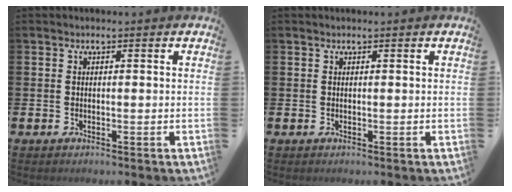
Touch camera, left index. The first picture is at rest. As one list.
[{"total": 0.0}]